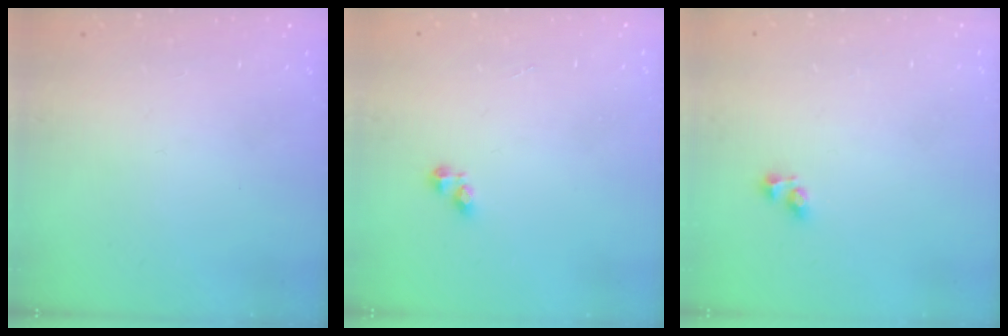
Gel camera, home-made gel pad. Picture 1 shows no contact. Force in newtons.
{"total": 2.4, "press": 2.4, "slide": 0.3}
{"total": 4.5, "press": 4.5, "slide": 0.4}